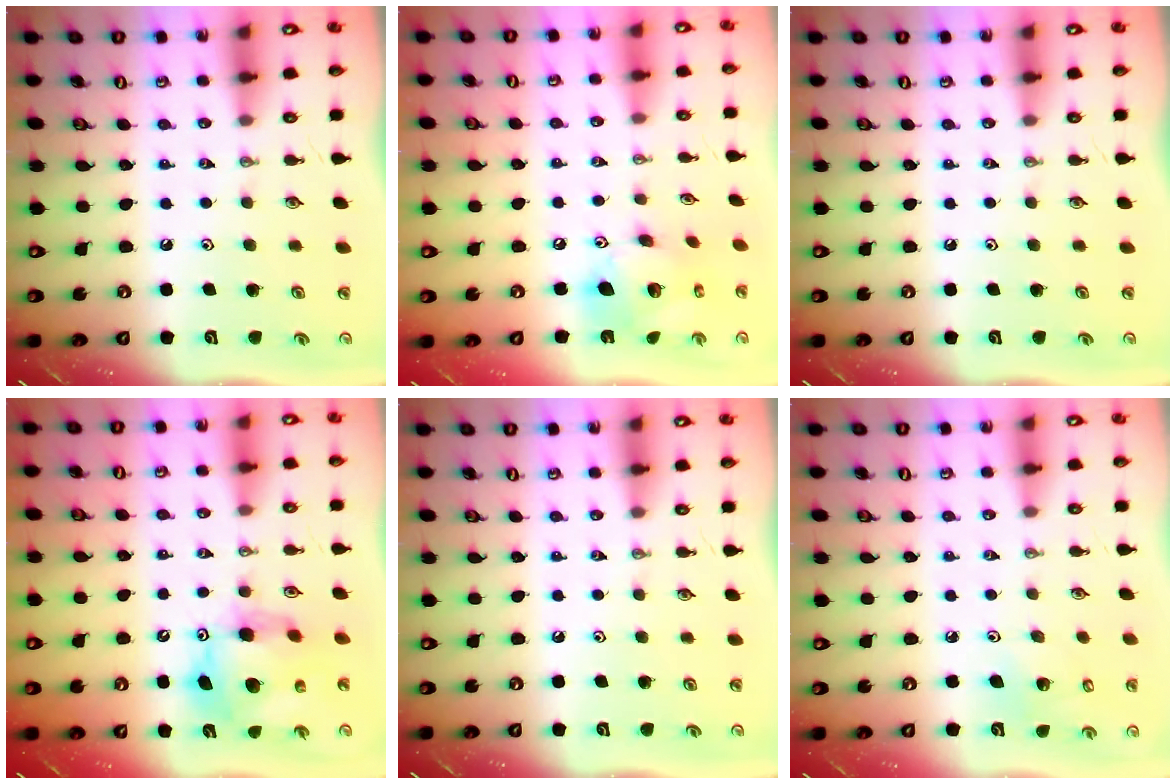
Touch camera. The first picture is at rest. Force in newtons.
{"total": 14.5, "press": 14.4, "slide": 1.0}
{"total": 0.0}
{"total": 13.3, "press": 13.3, "slide": 1.2}
{"total": 0.0}
{"total": 4.9, "press": 4.5, "slide": 2.0}